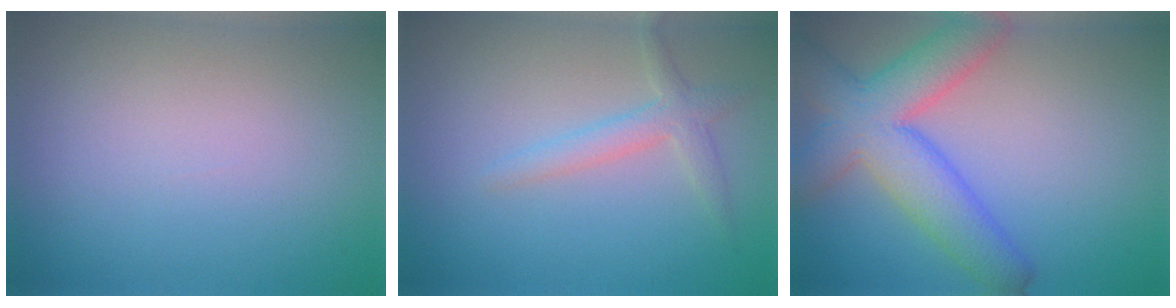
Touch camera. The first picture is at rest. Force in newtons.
{"total": 2.2, "press": 2.2, "slide": 0.1}
{"total": 7.3, "press": 7.3, "slide": 0.4}